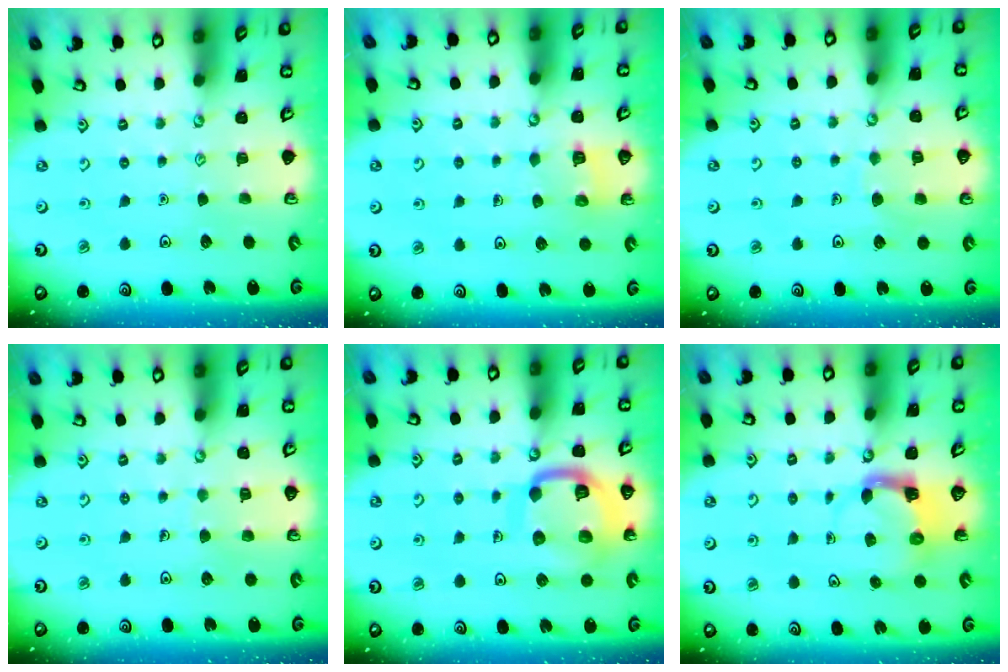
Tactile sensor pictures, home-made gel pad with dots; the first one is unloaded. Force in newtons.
{"total": 3.3, "press": 3.3, "slide": 0.2}
{"total": 5.6, "press": 5.6, "slide": 0.2}
{"total": 3.4, "press": 3.4, "slide": 0.2}
{"total": 15.0, "press": 14.9, "slide": 1.6}
{"total": 3.9, "press": 3.8, "slide": 0.7}